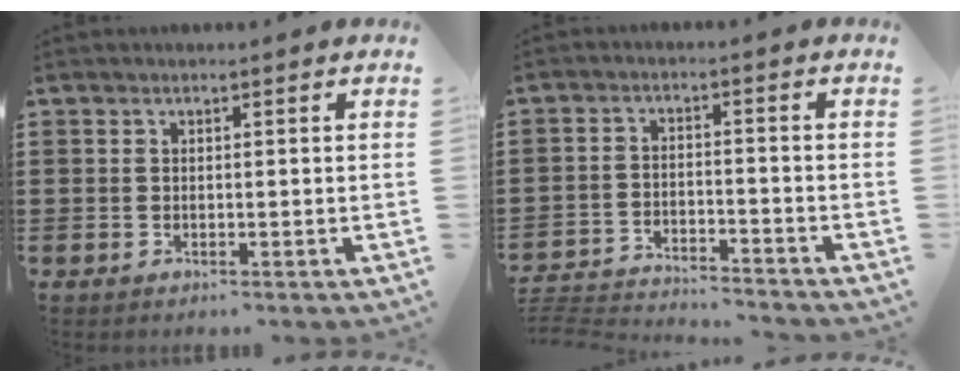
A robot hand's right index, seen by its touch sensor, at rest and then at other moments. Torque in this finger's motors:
{"motor_torque": [-1.95, 0.18, -1.05, -0.21]}